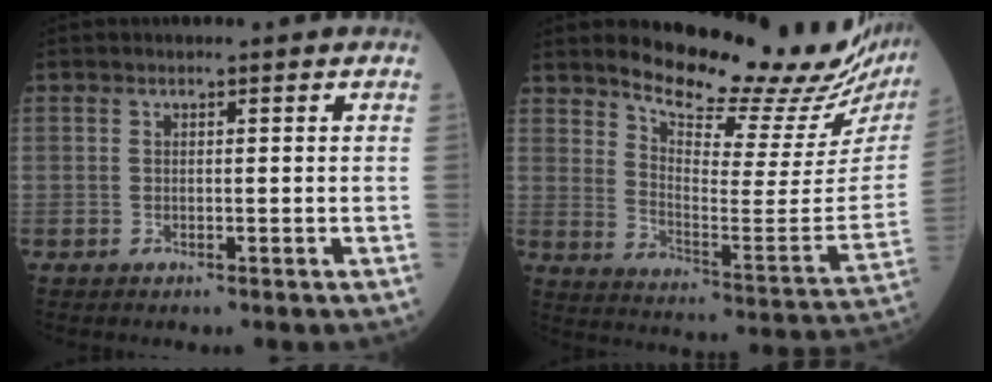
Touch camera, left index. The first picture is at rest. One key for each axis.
{"total": 21.7, "fx": 19.8, "fy": 2.6, "fz": 8.4, "tx": -0.135, "ty": -0.101, "tz": 0.259}